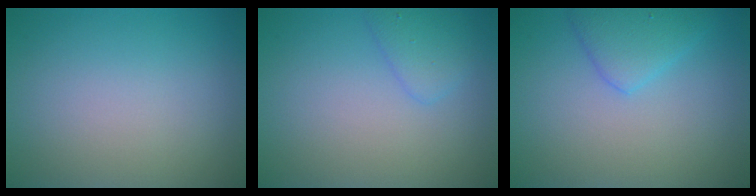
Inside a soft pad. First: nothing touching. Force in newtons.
{"total": 1.9, "press": 1.9, "slide": 0.1}
{"total": 2.8, "press": 2.8, "slide": 0.2}